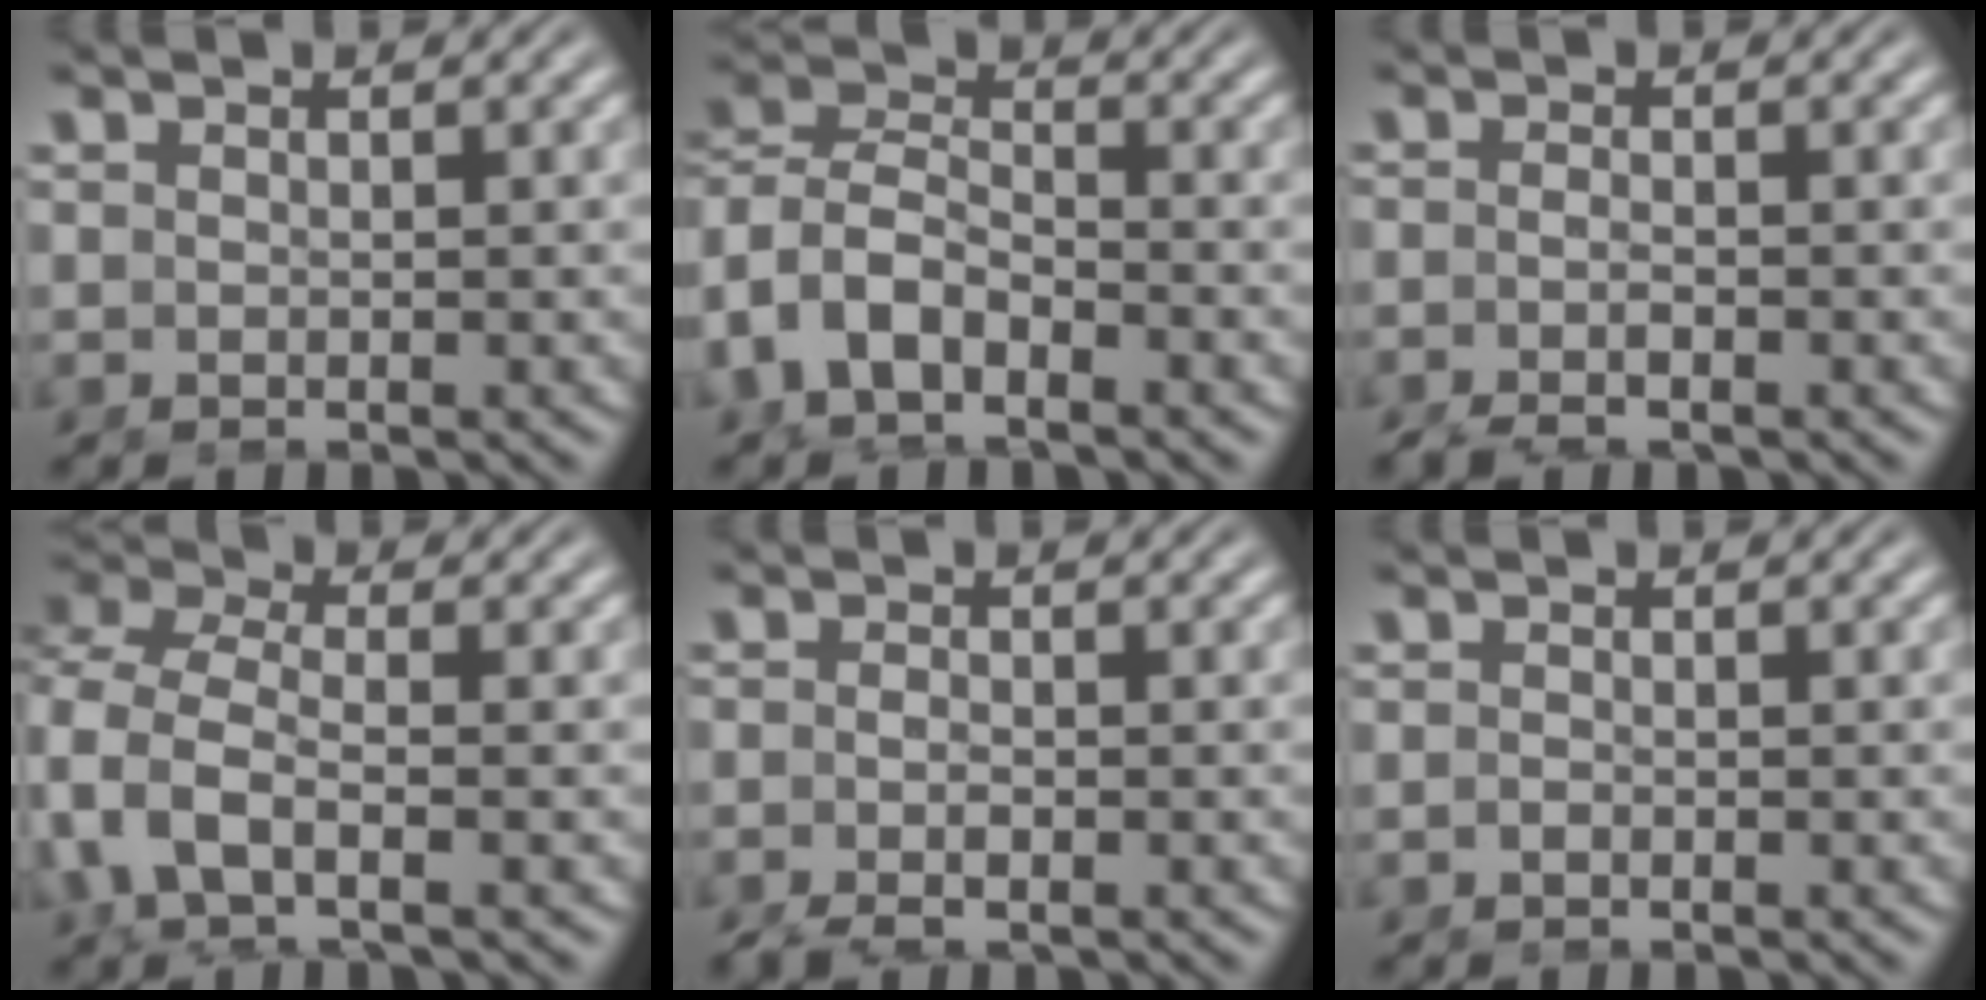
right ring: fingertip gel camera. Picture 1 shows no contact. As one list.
[{"total": 9.4, "force": [-1.3, 8.4, 4.0], "torque": [-0.138, -0.032, -0.028]}, {"total": 3.0, "force": [-2.1, 1.3, 1.6], "torque": [-0.040, -0.012, -0.033]}, {"total": 7.0, "force": [-0.8, 5.2, 4.6], "torque": [-0.137, -0.033, -0.004]}, {"total": 3.0, "force": [-2.0, 1.5, 1.6], "torque": [-0.038, -0.011, -0.032]}, {"total": 0.7, "force": [-0.6, -0.4, 0.0], "torque": [0.000, -0.006, -0.007]}]